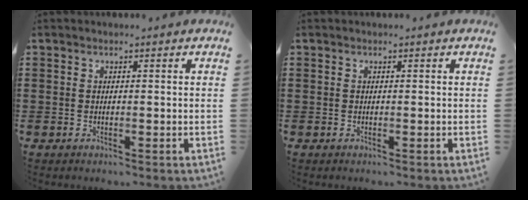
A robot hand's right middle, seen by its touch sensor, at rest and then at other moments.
{"total": 0.0}